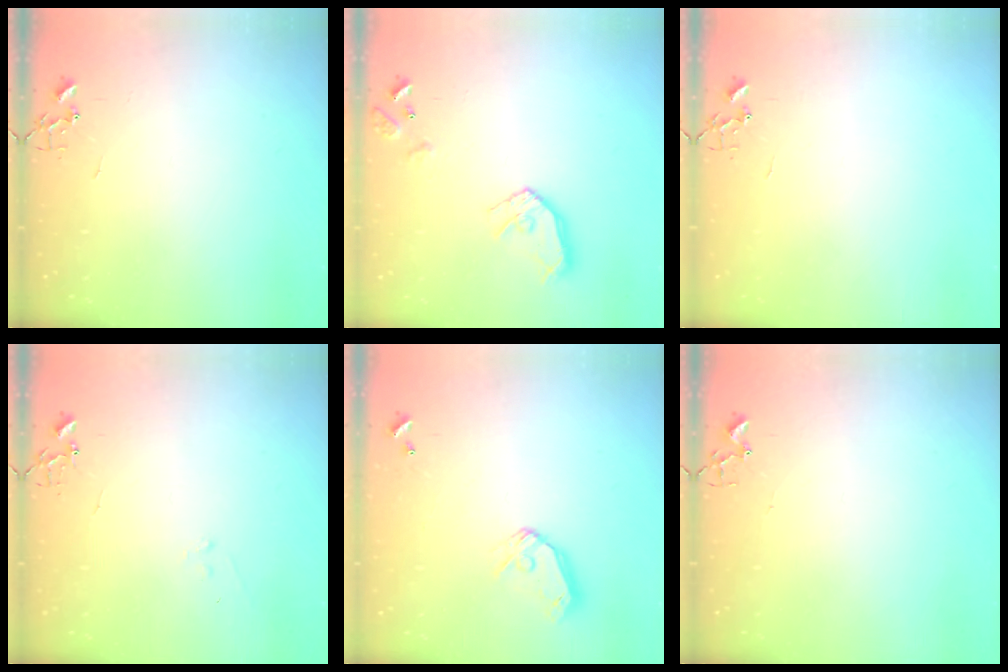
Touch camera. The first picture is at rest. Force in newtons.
{"total": 12.7, "press": 12.6, "slide": 1.6}
{"total": 0.0}
{"total": 7.1, "press": 7.1, "slide": 0.7}
{"total": 10.4, "press": 10.2, "slide": 1.6}
{"total": 1.8, "press": 1.8, "slide": 0.2}